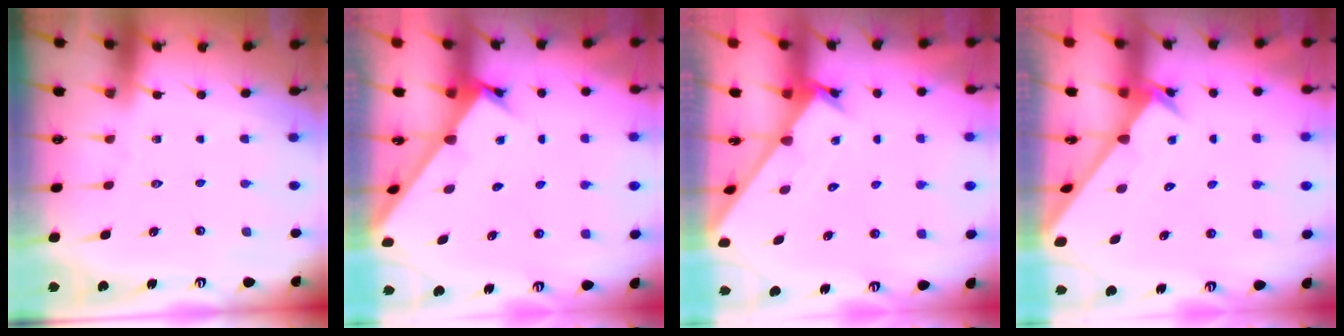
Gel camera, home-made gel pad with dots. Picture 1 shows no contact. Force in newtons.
{"total": 1.9, "press": 1.9, "slide": 0.1}
{"total": 1.7, "press": 1.7, "slide": 0.1}
{"total": 2.5, "press": 2.5, "slide": 0.2}